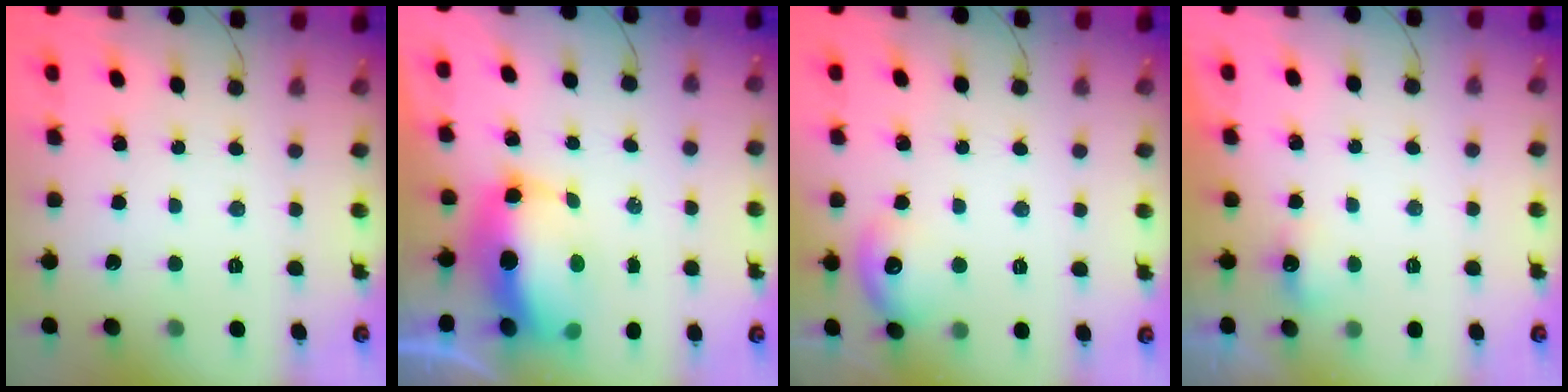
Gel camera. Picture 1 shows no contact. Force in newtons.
{"total": 11.2, "press": 10.9, "slide": 2.3}
{"total": 10.3, "press": 10.2, "slide": 1.3}
{"total": 2.3, "press": 2.2, "slide": 0.7}